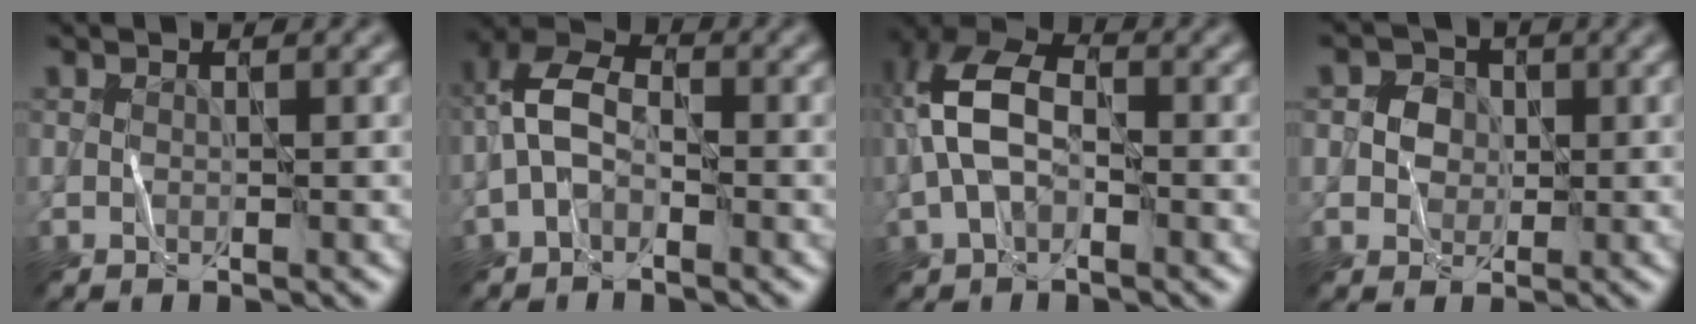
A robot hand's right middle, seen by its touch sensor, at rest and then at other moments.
{"total": 4.4, "force": [-1.2, 2.7, 3.2], "torque": [-0.073, 0.018, -0.037]}
{"total": 7.0, "force": [-0.6, 4.3, 5.5], "torque": [-0.139, 0.020, -0.025]}
{"total": 2.2, "force": [0.1, 2.1, 0.7], "torque": [-0.012, 0.002, -0.001]}